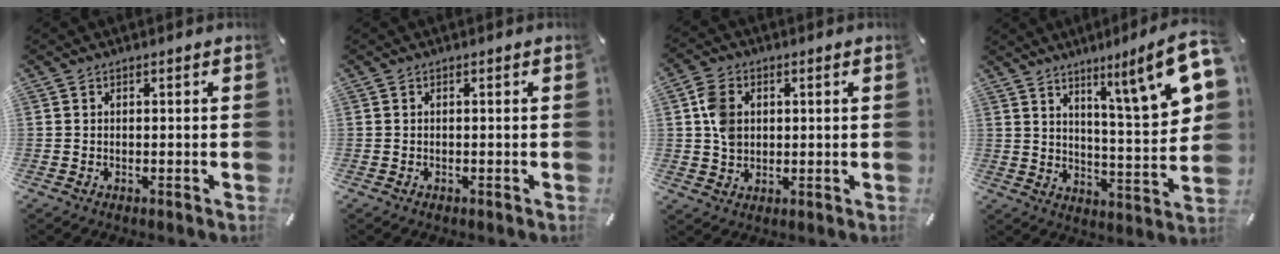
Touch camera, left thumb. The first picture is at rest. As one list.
[{"total": 0.0}, {"total": 6.4, "force": [1.3, 5.0, 3.7], "torque": [-0.078, 0.006, 0.024]}, {"total": 14.7, "force": [9.4, 1.5, 11.1], "torque": [-0.154, -0.077, 0.138]}]